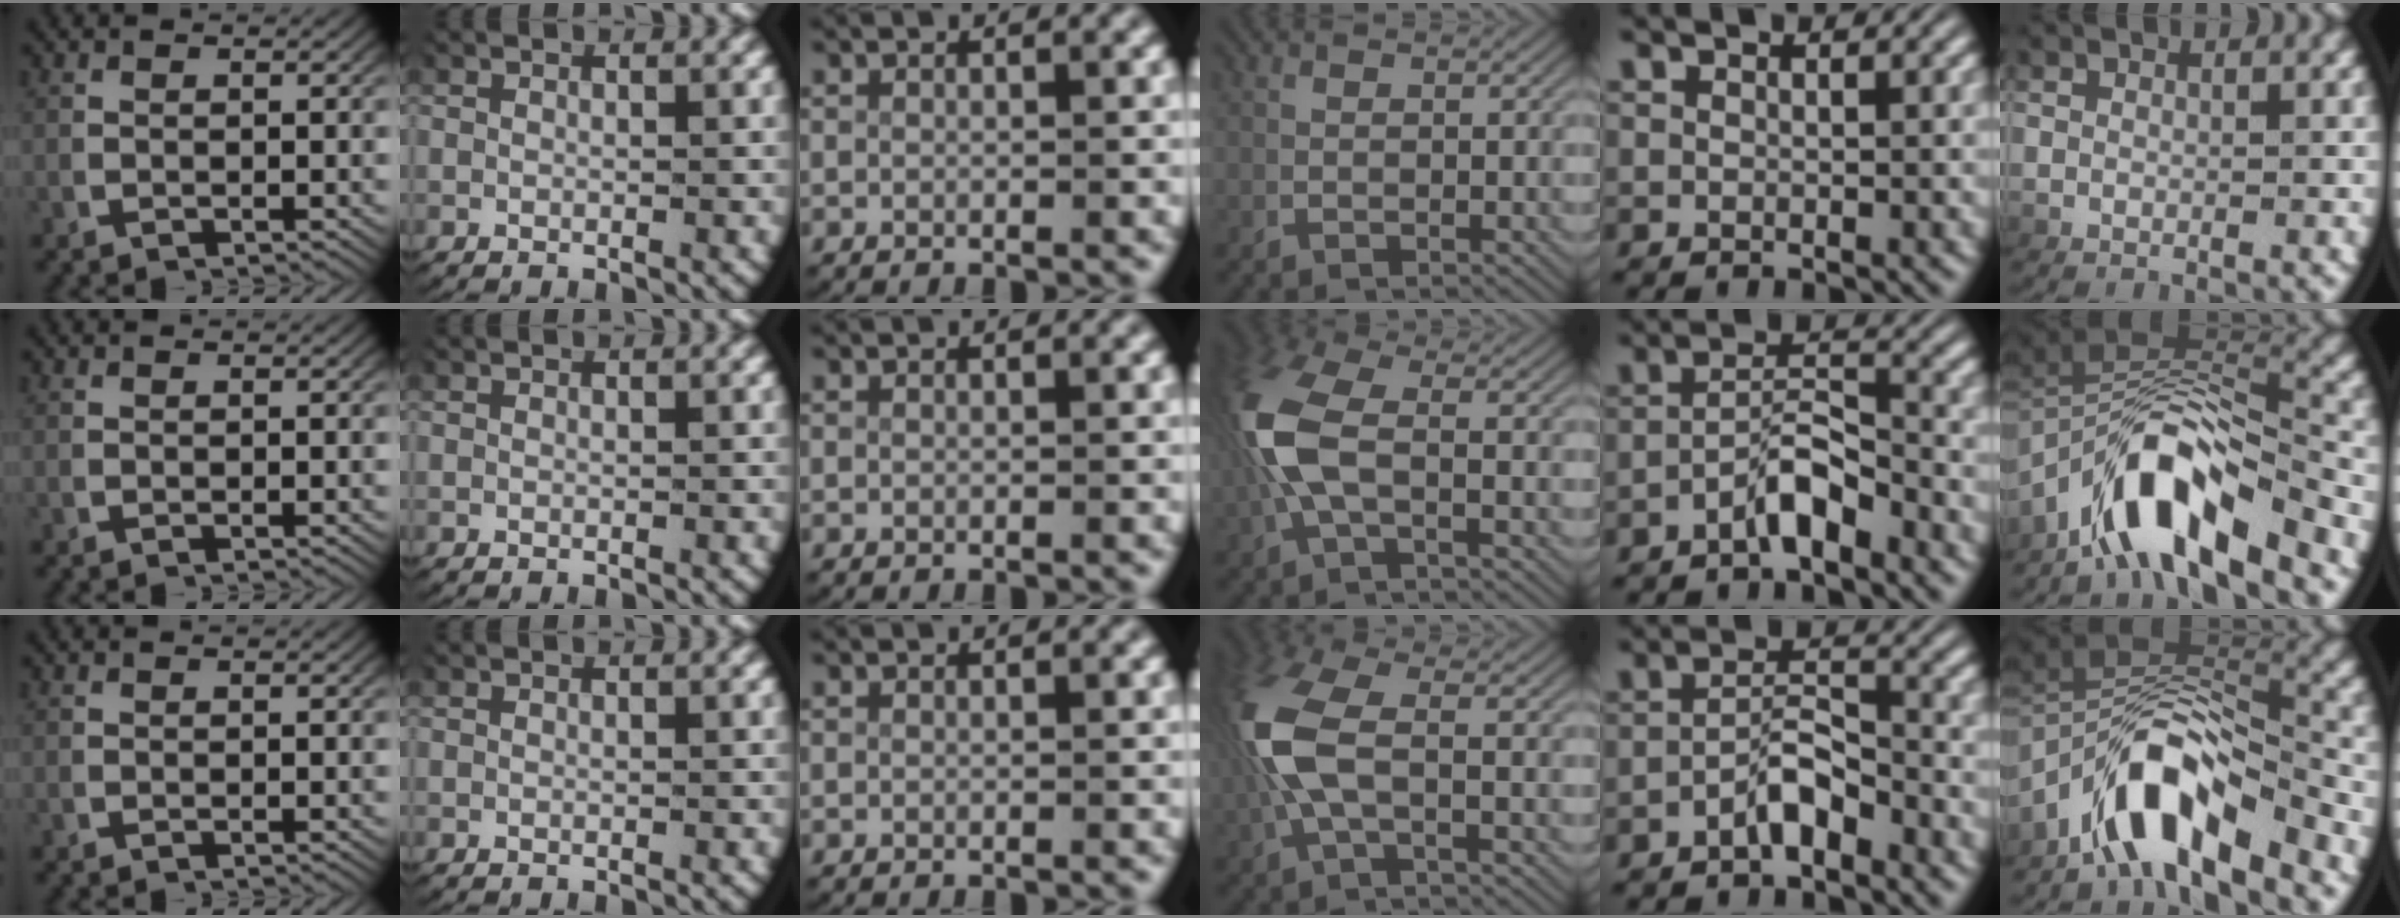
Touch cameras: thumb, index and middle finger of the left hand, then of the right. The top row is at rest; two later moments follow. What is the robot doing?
{"motion": "lift_and_place", "object": "fork"}